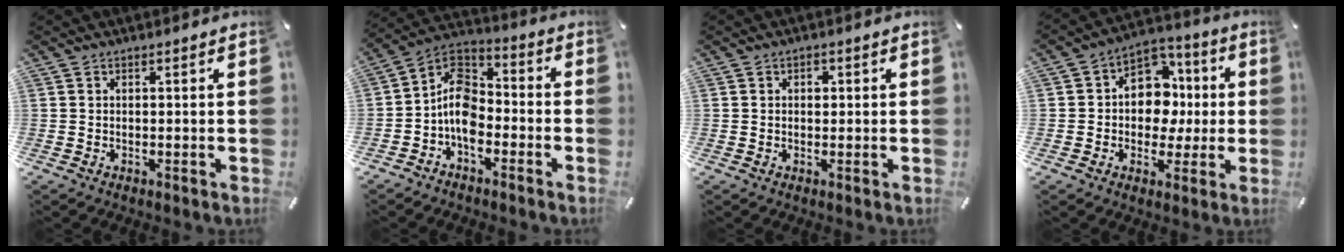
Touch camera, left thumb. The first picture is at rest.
{"total": 10.0, "force": [-4.4, 6.6, 6.1], "torque": [-0.139, 0.013, -0.089]}
{"total": 1.6, "force": [0.3, 1.2, 0.9], "torque": [0.005, -0.003, -0.002]}
{"total": 11.6, "force": [-0.1, 10.1, 5.7], "torque": [-0.086, 0.001, 0.004]}